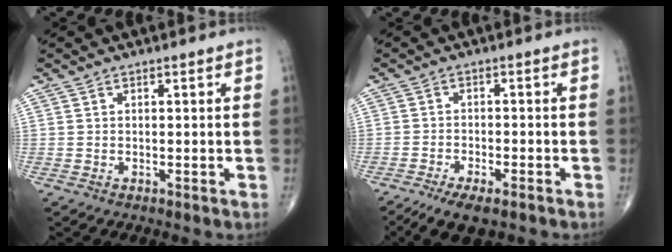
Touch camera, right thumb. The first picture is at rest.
{"total": 7.2, "force": [-5.1, 2.5, 4.3], "torque": [-0.074, 0.004, -0.087]}